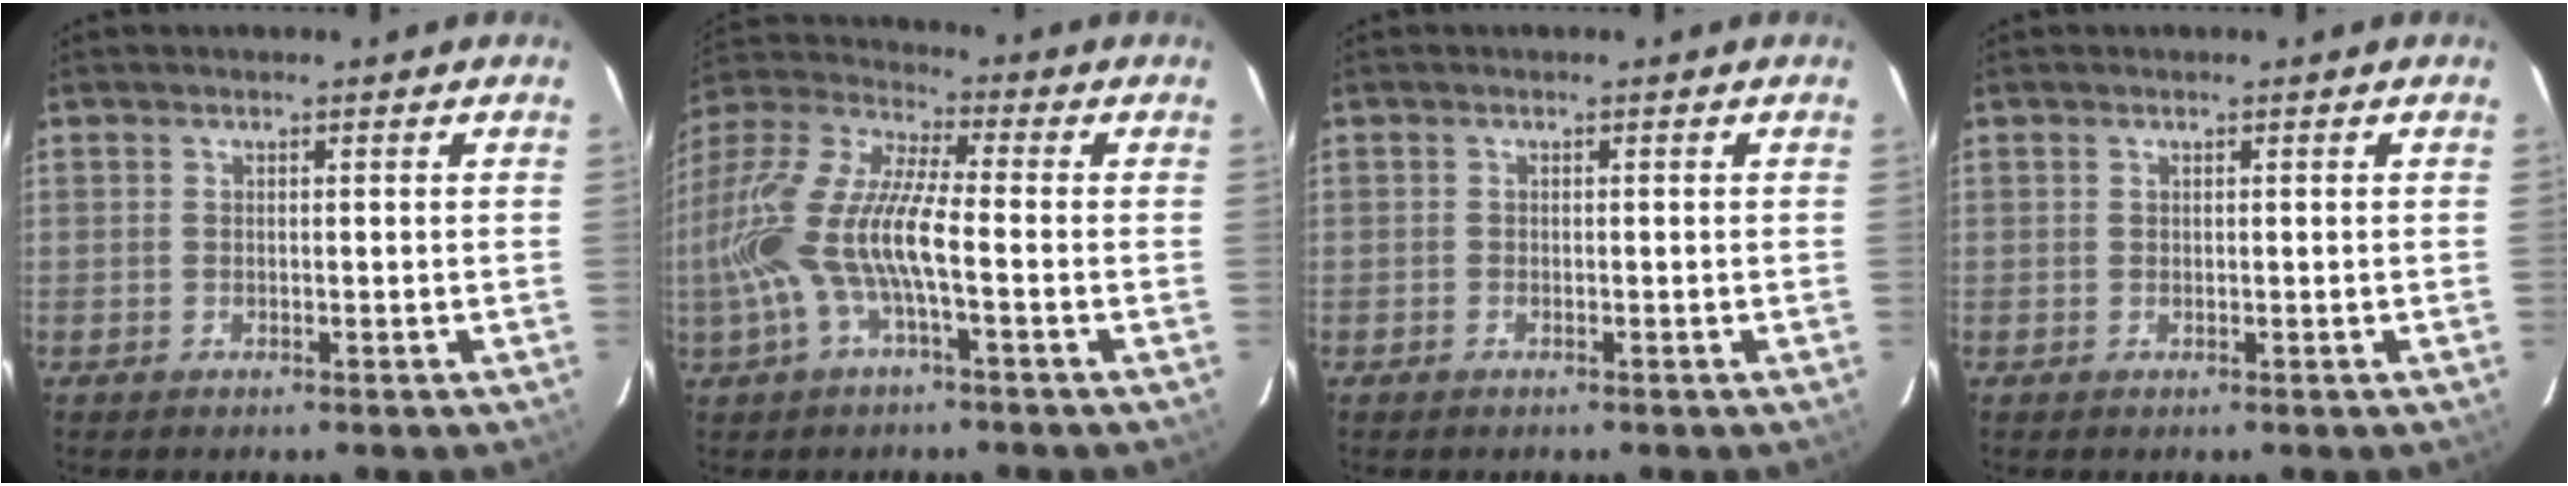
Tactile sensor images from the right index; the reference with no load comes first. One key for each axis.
{"total": 16.7, "fx": -3.2, "fy": 4.0, "fz": 15.9, "tx": -0.318, "ty": -0.003, "tz": -0.065}
{"total": 0.6, "fx": -0.4, "fy": 0.4, "fz": 0.0, "tx": 0.001, "ty": -0.003, "tz": -0.008}
{"total": 0.0}